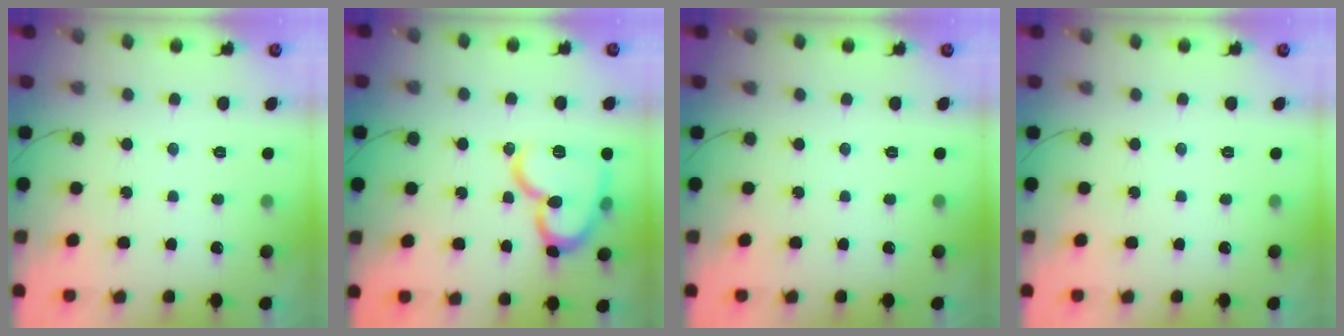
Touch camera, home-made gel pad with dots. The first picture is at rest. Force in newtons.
{"total": 16.4, "press": 16.3, "slide": 1.6}
{"total": 0.0}
{"total": 0.0}